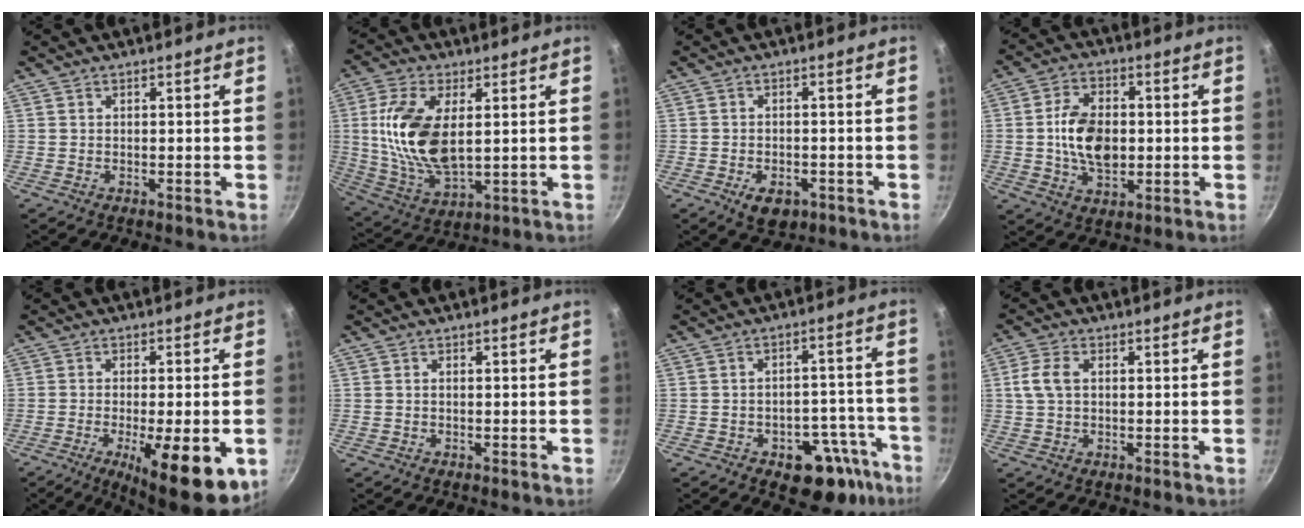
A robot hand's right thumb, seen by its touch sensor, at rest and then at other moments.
{"total": 16.2, "force": [2.3, 8.2, 13.8], "torque": [-0.278, -0.013, 0.053]}
{"total": 5.0, "force": [-2.4, 3.1, 3.0], "torque": [-0.040, 0.010, -0.032]}
{"total": 11.5, "force": [-0.1, 7.3, 8.8], "torque": [-0.137, 0.006, -0.001]}
{"total": 16.0, "force": [-5.6, 4.9, 14.2], "torque": [-0.168, -0.012, -0.067]}
{"total": 0.0}
{"total": 12.5, "force": [-7.3, 6.6, 7.6], "torque": [-0.058, 0.063, -0.094]}
{"total": 4.7, "force": [0.7, 3.0, 3.6], "torque": [-0.085, 0.010, 0.012]}